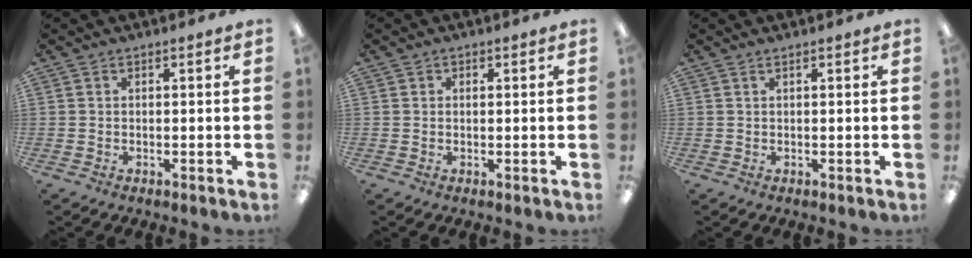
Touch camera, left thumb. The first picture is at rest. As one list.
[{"total": 0.7, "force": [0.3, 0.7, 0.0], "torque": [0.008, 0.001, 0.003]}, {"total": 0.6, "force": [0.5, 0.1, 0.3], "torque": [-0.007, 0.001, 0.008]}]